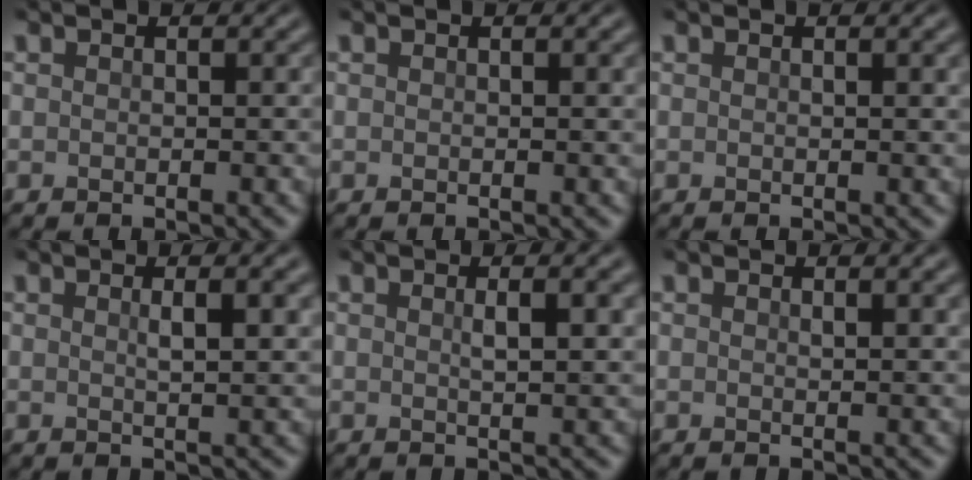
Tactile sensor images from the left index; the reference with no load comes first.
{"total": 0.6, "force": [0.2, 0.1, 0.6], "torque": [-0.004, 0.002, 0.002]}
{"total": 1.4, "force": [0.5, 0.4, 1.2], "torque": [-0.010, 0.002, 0.005]}
{"total": 3.1, "force": [0.9, 0.8, 2.8], "torque": [-0.032, 0.004, 0.013]}
{"total": 3.0, "force": [0.8, 0.8, 2.8], "torque": [-0.031, 0.005, 0.011]}
{"total": 1.5, "force": [0.8, 0.5, 1.1], "torque": [-0.009, 0.000, 0.009]}